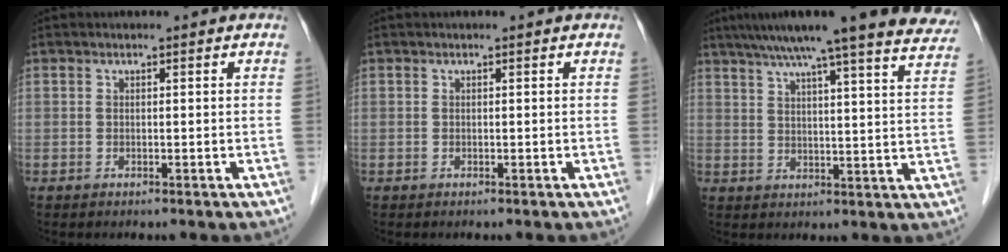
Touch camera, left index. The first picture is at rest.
{"total": 0.0}
{"total": 24.6, "force": [20.9, 1.5, 12.9], "torque": [-0.193, -0.014, 0.255]}